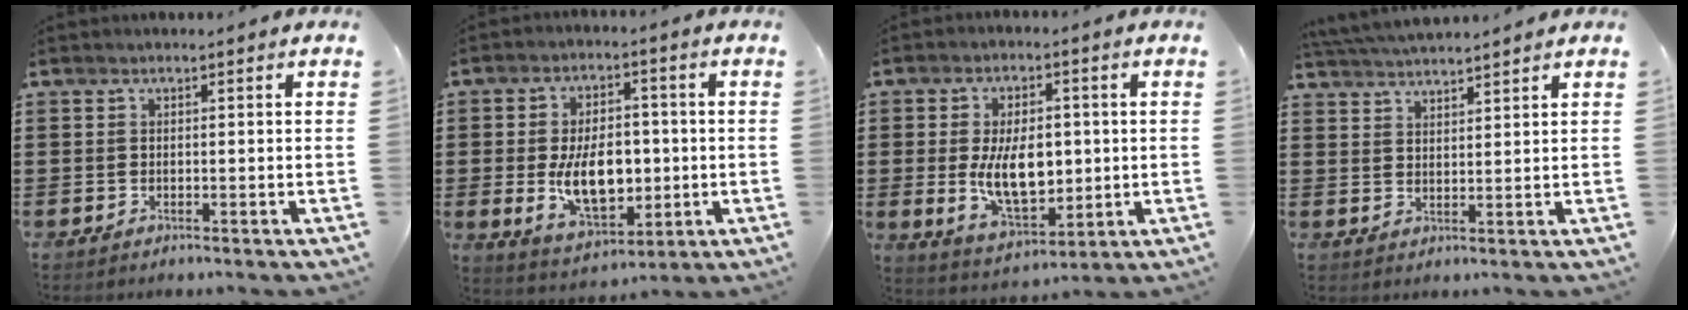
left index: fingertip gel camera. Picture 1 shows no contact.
{"total": 10.3, "force": [-1.2, 6.5, 7.8], "torque": [-0.135, 0.006, -0.022]}
{"total": 10.1, "force": [0.0, 5.7, 8.4], "torque": [-0.154, -0.003, -0.004]}
{"total": 3.7, "force": [3.7, -0.1, 0.5], "torque": [-0.022, -0.010, 0.068]}